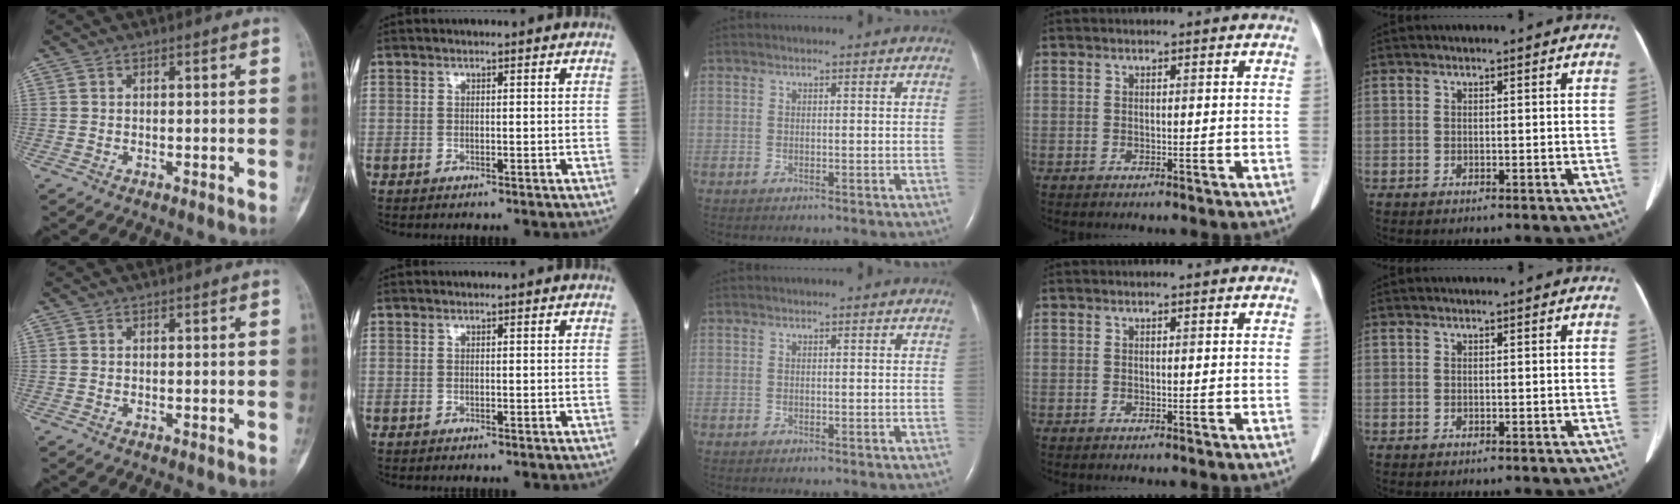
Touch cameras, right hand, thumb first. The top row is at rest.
{}